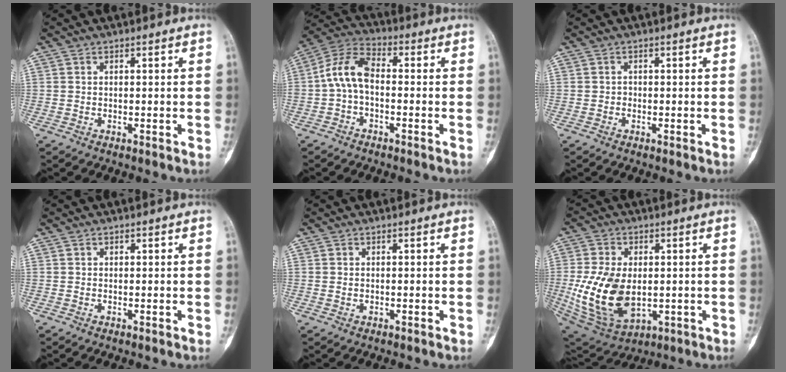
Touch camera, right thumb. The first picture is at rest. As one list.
[{"total": 8.5, "force": [-0.8, 4.8, 7.0], "torque": [-0.135, 0.031, -0.030]}, {"total": 0.6, "force": [-0.1, 0.6, 0.2], "torque": [0.002, 0.003, -0.003]}, {"total": 0.0}, {"total": 0.6, "force": [0.1, 0.5, 0.4], "torque": [-0.006, 0.001, 0.003]}, {"total": 16.8, "force": [-1.1, 10.6, 13.1], "torque": [-0.244, -0.011, 0.005]}]